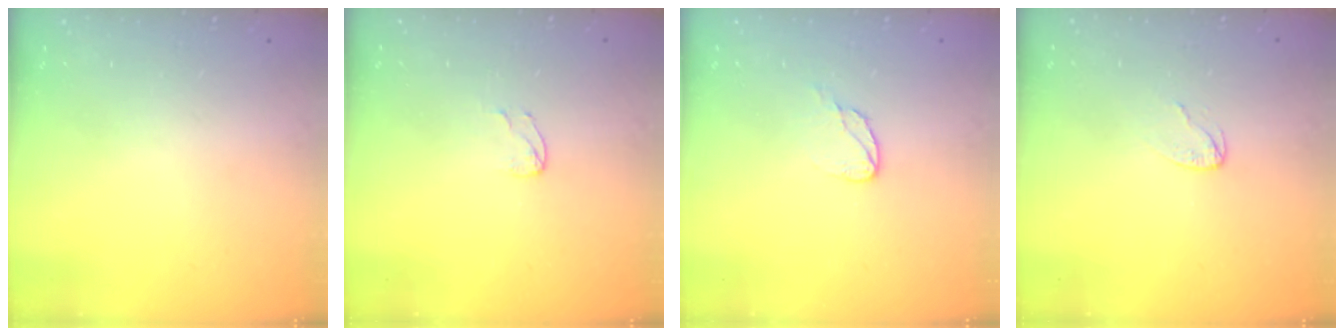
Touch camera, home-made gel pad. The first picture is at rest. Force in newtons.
{"total": 4.0, "press": 4.0, "slide": 0.3}
{"total": 5.2, "press": 5.1, "slide": 0.5}
{"total": 2.4, "press": 2.4, "slide": 0.2}